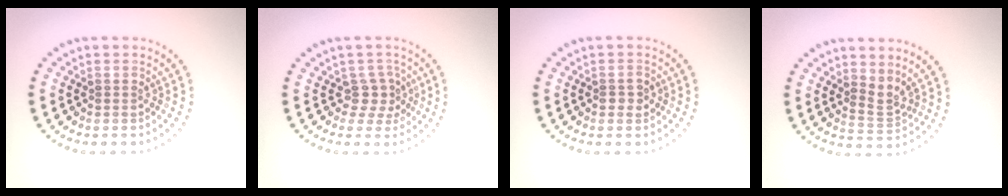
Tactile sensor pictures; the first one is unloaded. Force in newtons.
{"total": 2.2, "press": 1.7, "slide": 1.3}
{"total": 1.2, "press": 1.2, "slide": 0.1}
{"total": 2.0, "press": 1.4, "slide": 1.5}